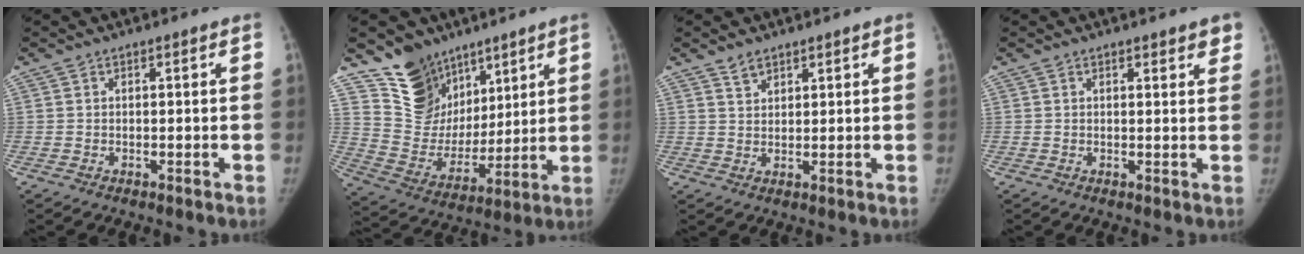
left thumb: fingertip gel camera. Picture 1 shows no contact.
{"total": 14.9, "force": [10.3, 10.3, 3.2], "torque": [0.001, -0.071, 0.202]}
{"total": 2.9, "force": [2.2, 1.6, 0.8], "torque": [-0.003, -0.014, 0.042]}
{"total": 2.7, "force": [2.0, 1.0, 1.5], "torque": [-0.002, -0.007, 0.021]}